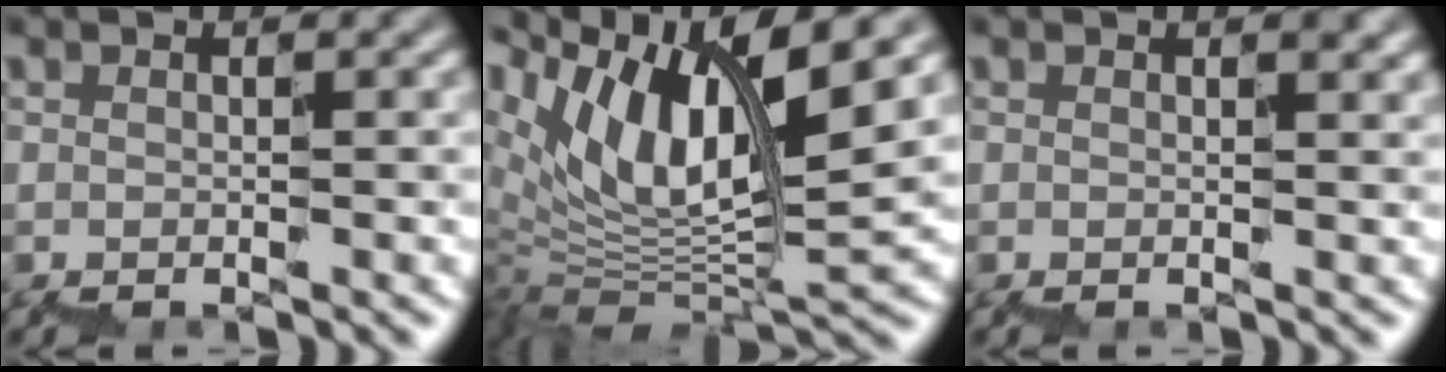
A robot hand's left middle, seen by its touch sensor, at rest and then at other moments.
{"total": 11.1, "force": [7.1, 3.6, 7.8], "torque": [-0.168, 0.018, 0.142]}
{"total": 1.6, "force": [0.8, 0.6, 1.2], "torque": [-0.005, 0.013, 0.009]}